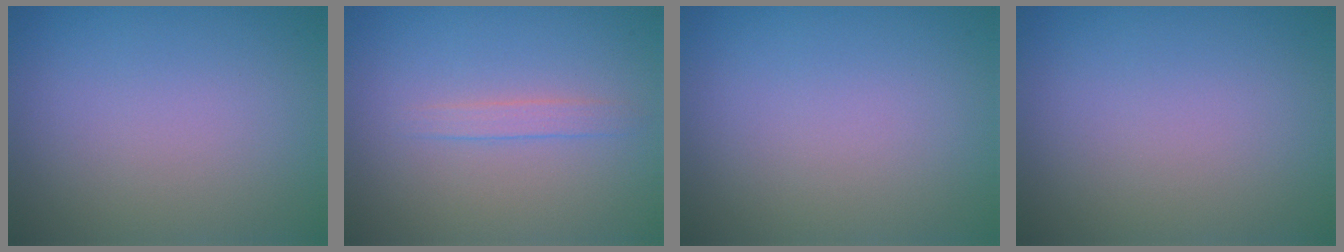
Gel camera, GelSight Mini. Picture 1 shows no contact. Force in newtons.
{"total": 1.3, "press": 1.3, "slide": 0.1}
{"total": 0.0}
{"total": 0.0}